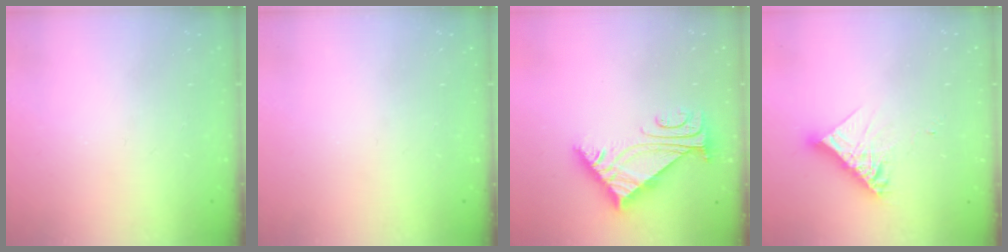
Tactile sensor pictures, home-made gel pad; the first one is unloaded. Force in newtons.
{"total": 0.0}
{"total": 5.6, "press": 5.5, "slide": 0.8}
{"total": 12.1, "press": 12.0, "slide": 1.1}